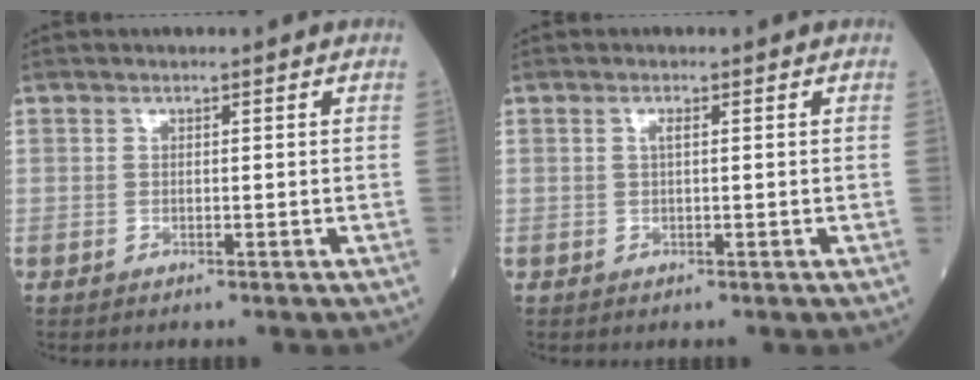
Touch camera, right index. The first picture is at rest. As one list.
[{"total": 0.9, "force": [0.2, 0.1, 0.8], "torque": [-0.019, 0.002, 0.002]}]